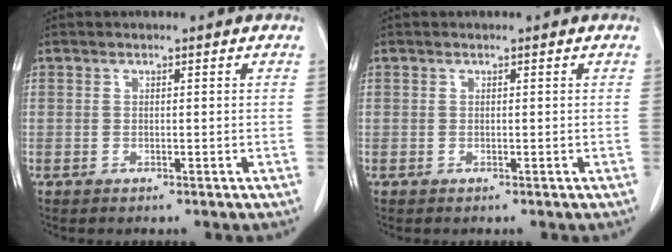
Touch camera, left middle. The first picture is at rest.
{"total": 0.0}